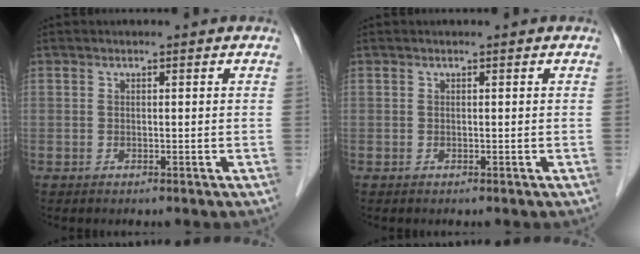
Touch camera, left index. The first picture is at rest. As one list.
[{"total": 0.0}]